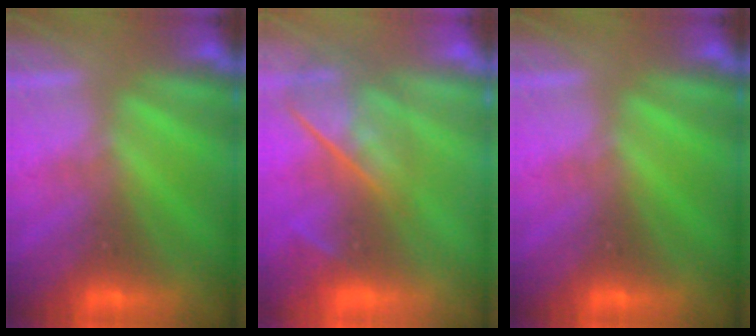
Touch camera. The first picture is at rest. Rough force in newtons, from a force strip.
{"total": 4.8}
{"total": 0.0}